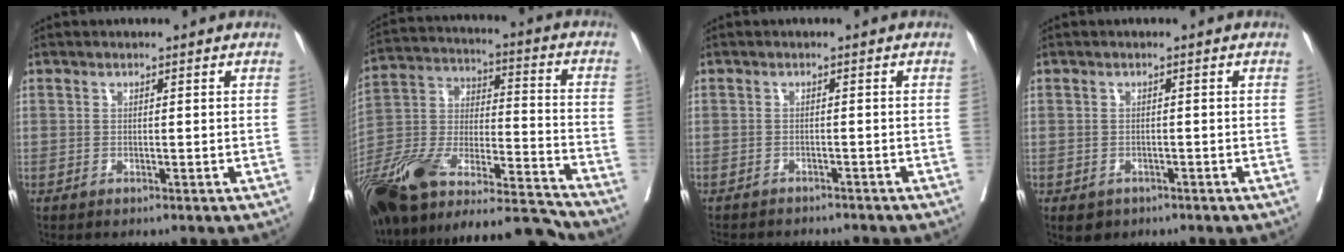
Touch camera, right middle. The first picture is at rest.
{"total": 27.9, "force": [-22.8, 5.5, 15.2], "torque": [-0.296, -0.023, -0.385]}
{"total": 8.3, "force": [-7.8, 1.8, 2.2], "torque": [-0.031, -0.006, -0.099]}
{"total": 3.0, "force": [-1.9, 2.2, 0.7], "torque": [-0.007, -0.001, -0.025]}